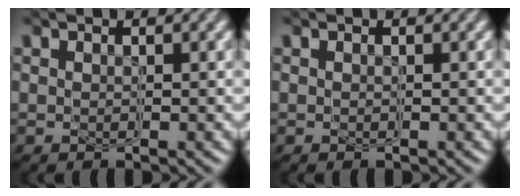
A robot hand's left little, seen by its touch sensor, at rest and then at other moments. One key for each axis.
{"total": 0.0}